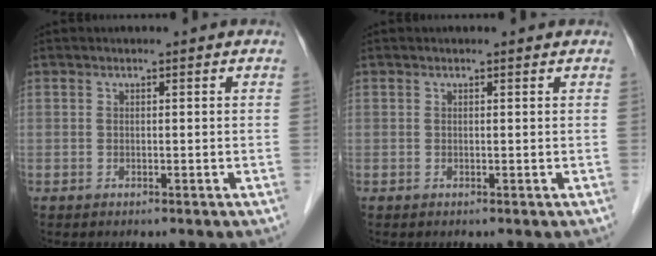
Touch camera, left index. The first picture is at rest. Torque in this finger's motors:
{"motor_torque": [0.04, 0.02, -0.06, -0.01]}